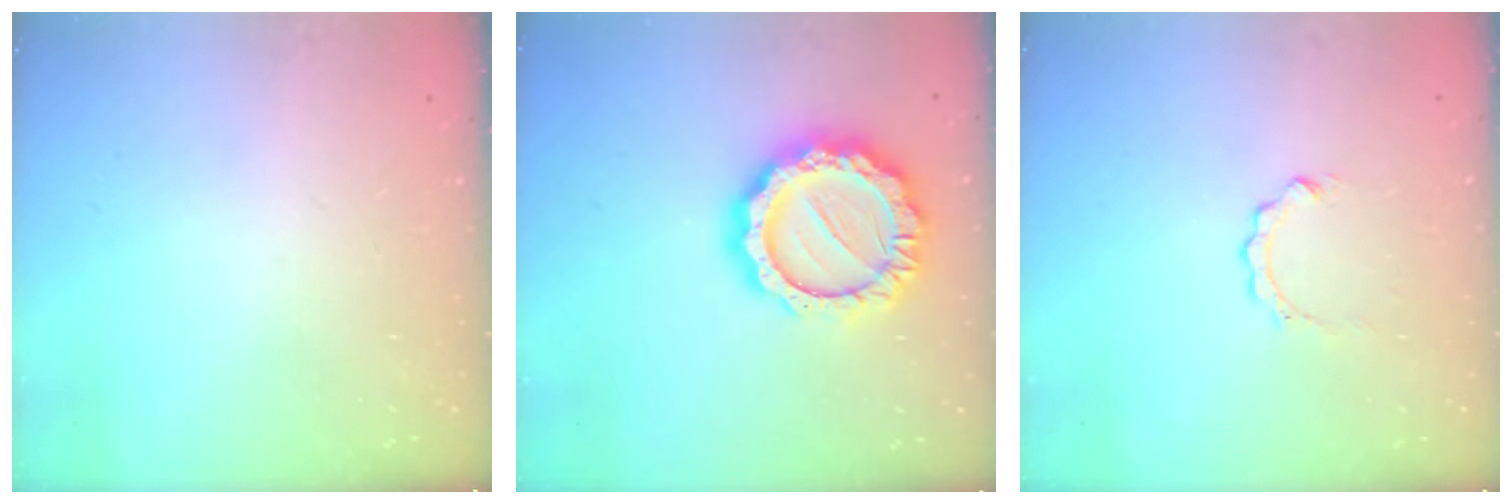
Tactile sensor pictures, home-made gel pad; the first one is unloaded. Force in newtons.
{"total": 16.9, "press": 16.9, "slide": 1.5}
{"total": 2.8, "press": 2.8, "slide": 0.2}